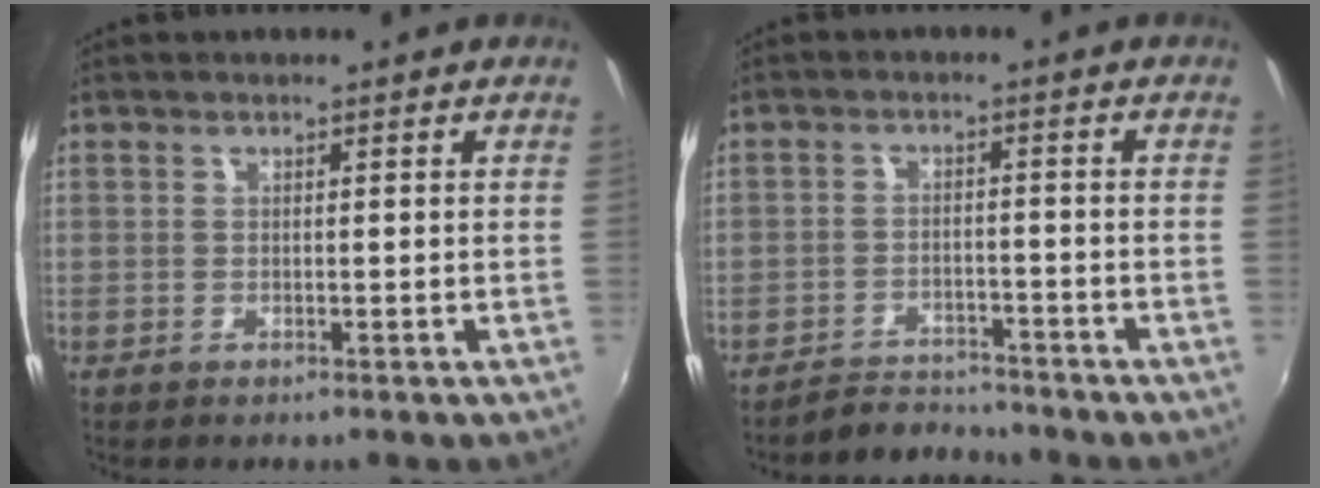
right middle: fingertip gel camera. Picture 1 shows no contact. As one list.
[{"total": 5.2, "force": [-5.1, 0.9, -0.1], "torque": [-0.018, 0.008, -0.084]}]